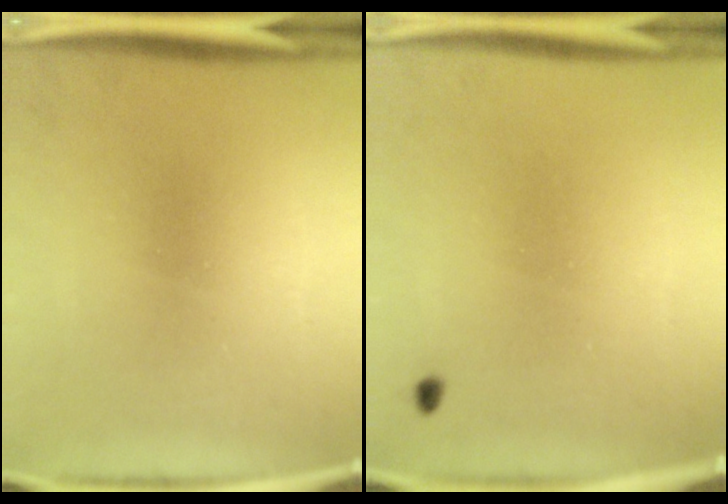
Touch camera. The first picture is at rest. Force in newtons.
{"total": 0.6}